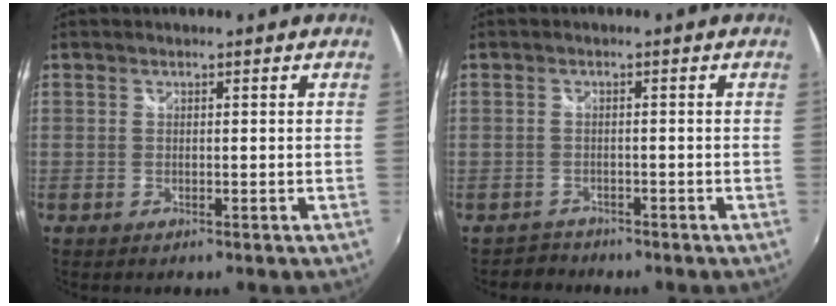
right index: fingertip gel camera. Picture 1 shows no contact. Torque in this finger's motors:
{"motor_torque": [-2.13, 0.00, -0.76, -0.21]}